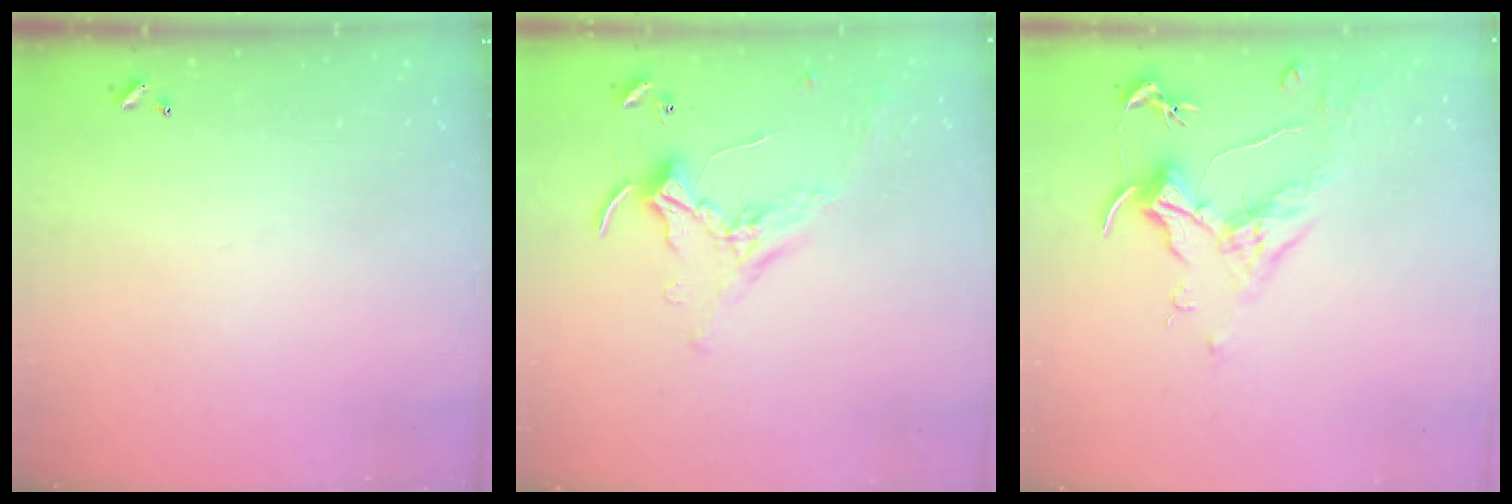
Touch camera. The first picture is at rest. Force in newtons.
{"total": 0.8, "press": 0.7, "slide": 0.4}
{"total": 1.8, "press": 1.6, "slide": 0.9}